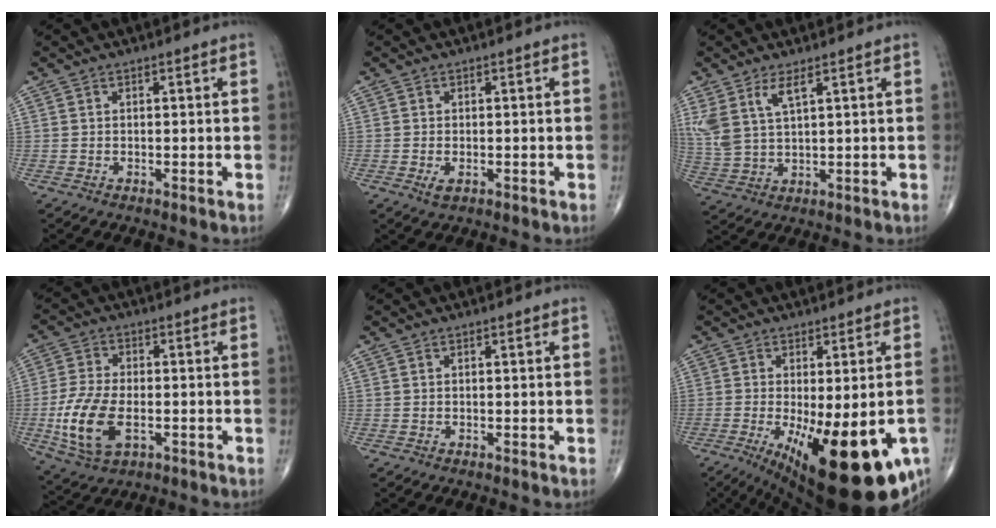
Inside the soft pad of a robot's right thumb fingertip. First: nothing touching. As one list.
[{"total": 1.7, "force": [-0.5, 1.0, 1.4], "torque": [-0.026, -0.003, -0.009]}, {"total": 7.0, "force": [3.6, 2.5, 5.4], "torque": [-0.125, -0.014, 0.083]}, {"total": 12.1, "force": [-2.9, 6.6, 9.8], "torque": [-0.207, 0.001, -0.051]}, {"total": 0.0}, {"total": 23.1, "force": [-8.3, 8.3, 20.0], "torque": [-0.239, -0.032, -0.102]}]